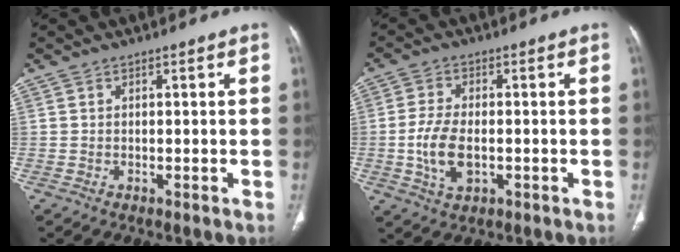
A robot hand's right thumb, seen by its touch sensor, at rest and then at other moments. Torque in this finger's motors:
{"motor_torque": [-0.19, 0.57, 0.33, 0.58, 0.22]}